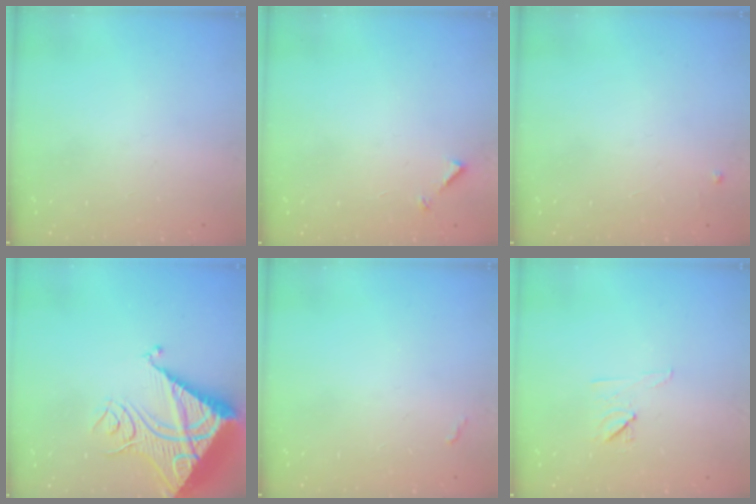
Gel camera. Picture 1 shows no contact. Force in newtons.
{"total": 5.0, "press": 4.9, "slide": 0.5}
{"total": 2.4, "press": 2.4, "slide": 0.4}
{"total": 17.4, "press": 17.3, "slide": 2.1}
{"total": 2.8, "press": 2.8, "slide": 0.4}
{"total": 7.3, "press": 7.2, "slide": 1.3}